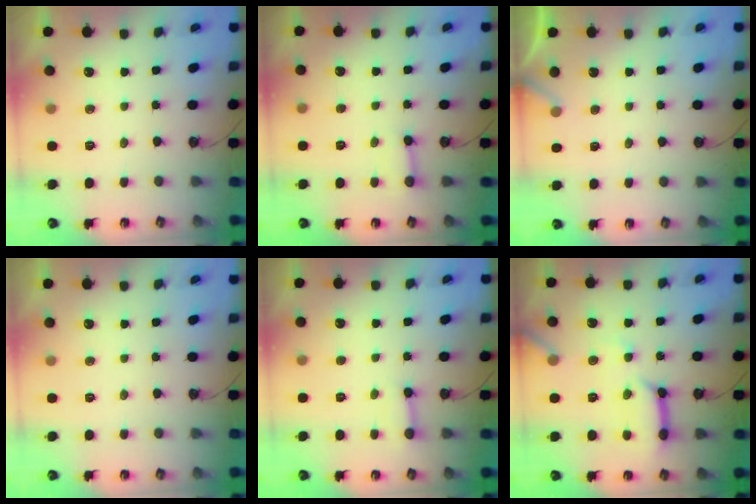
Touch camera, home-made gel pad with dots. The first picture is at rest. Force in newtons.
{"total": 2.6, "press": 2.6, "slide": 0.4}
{"total": 3.6, "press": 3.6, "slide": 0.1}
{"total": 0.0}
{"total": 3.0, "press": 3.0, "slide": 0.4}
{"total": 13.5, "press": 13.4, "slide": 1.3}